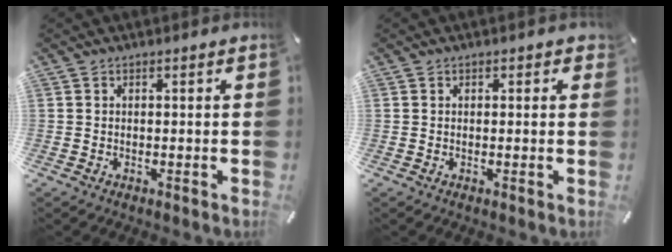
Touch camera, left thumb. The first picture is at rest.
{"total": 0.7, "force": [0.3, 0.6, 0.3], "torque": [0.002, 0.002, 0.003]}